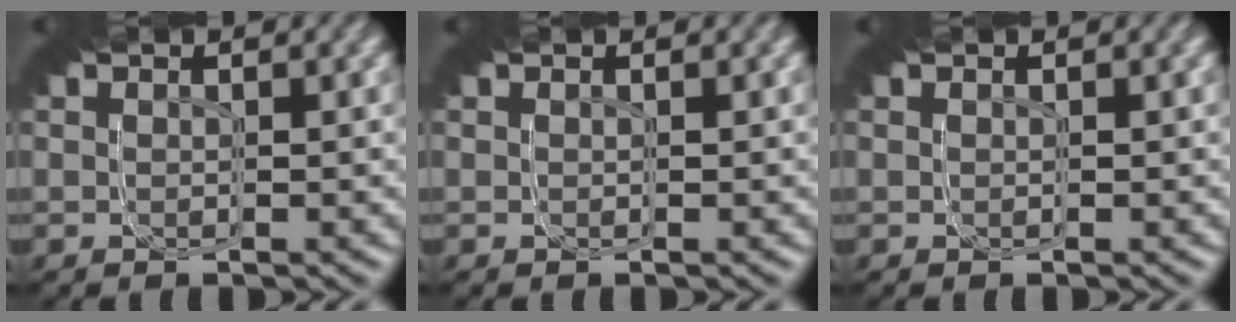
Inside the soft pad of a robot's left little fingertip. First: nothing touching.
{"total": 0.0}
{"total": 0.0}